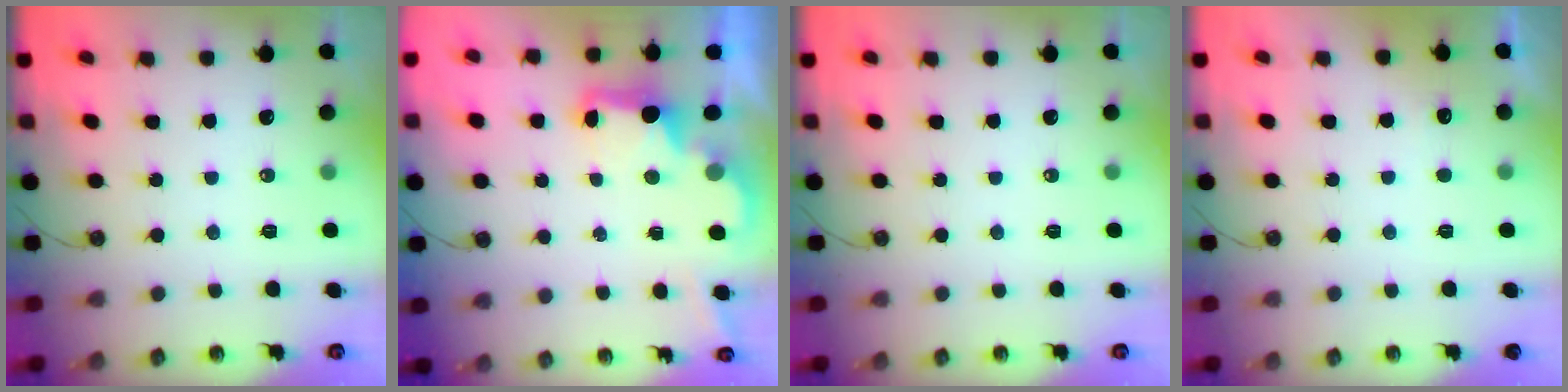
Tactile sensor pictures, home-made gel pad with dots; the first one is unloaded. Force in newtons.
{"total": 3.0, "press": 2.9, "slide": 0.6}
{"total": 0.0}
{"total": 3.6, "press": 3.4, "slide": 1.1}